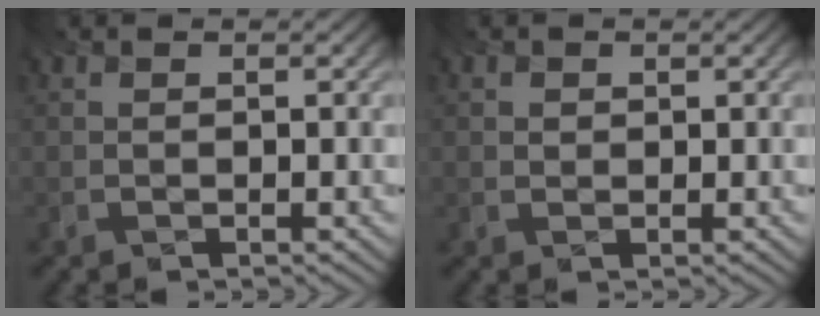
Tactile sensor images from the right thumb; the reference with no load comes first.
{"total": 0.6, "force": [0.2, 0.6, -0.2], "torque": [0.002, 0.002, 0.012]}